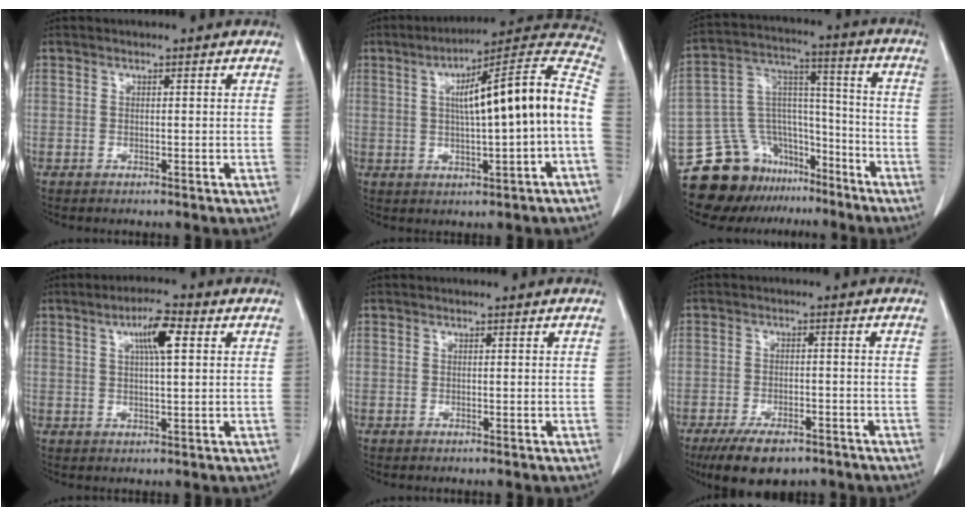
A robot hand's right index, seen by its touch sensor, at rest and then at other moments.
{"total": 17.3, "force": [0.4, 0.7, 17.3], "torque": [-0.244, 0.038, 0.002]}
{"total": 15.3, "force": [-11.9, 8.8, 3.7], "torque": [-0.061, 0.082, -0.201]}
{"total": 5.8, "force": [2.1, 0.8, 5.3], "torque": [-0.094, 0.007, 0.034]}
{"total": 0.0}
{"total": 8.2, "force": [-6.0, 3.4, 4.5], "torque": [-0.073, -0.004, -0.095]}